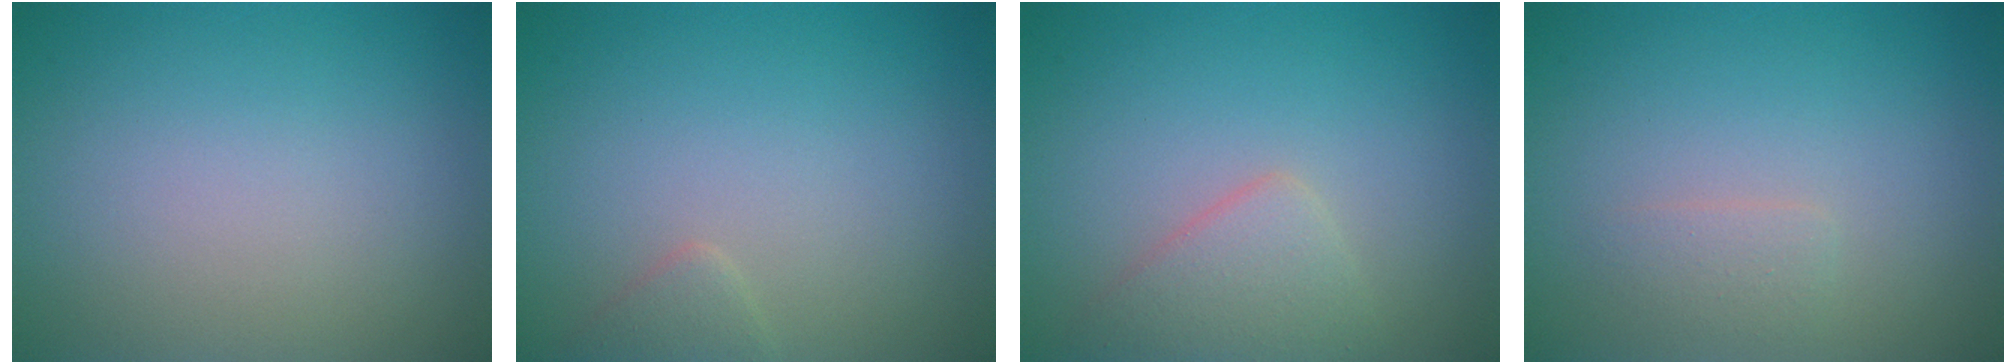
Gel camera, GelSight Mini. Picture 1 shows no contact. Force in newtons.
{"total": 1.0, "press": 1.0, "slide": 0.1}
{"total": 2.7, "press": 2.7, "slide": 0.0}
{"total": 1.0, "press": 1.0, "slide": 0.0}